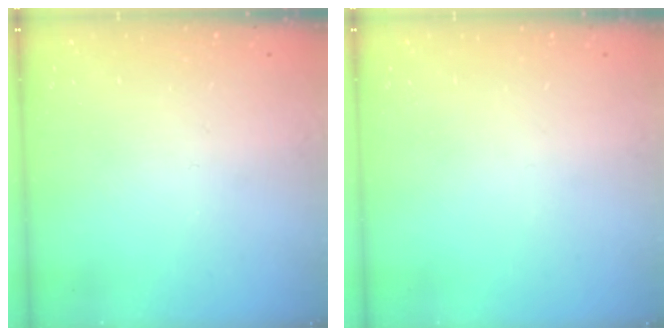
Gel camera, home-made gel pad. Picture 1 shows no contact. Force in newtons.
{"total": 0.0}